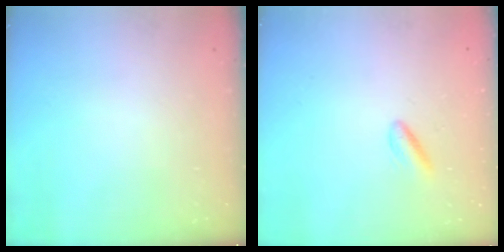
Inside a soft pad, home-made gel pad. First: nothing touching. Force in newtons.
{"total": 2.4, "press": 2.3, "slide": 0.9}